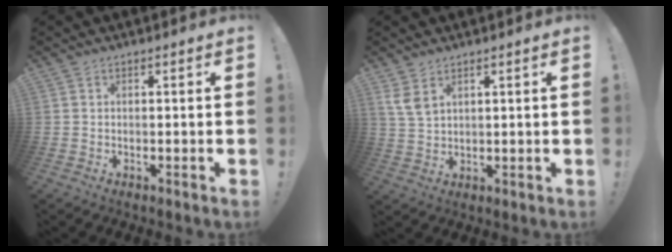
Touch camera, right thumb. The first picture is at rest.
{"total": 5.2, "force": [3.2, 2.5, 3.3], "torque": [-0.063, -0.020, 0.058]}